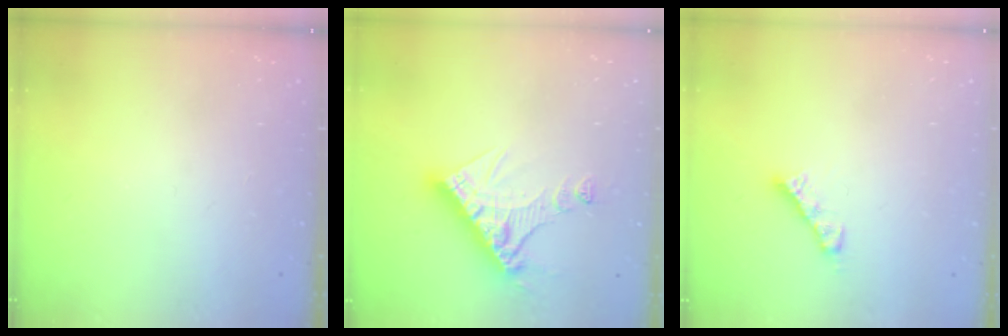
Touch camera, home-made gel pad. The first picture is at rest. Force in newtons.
{"total": 13.4, "press": 13.4, "slide": 1.3}
{"total": 4.8, "press": 4.8, "slide": 0.3}